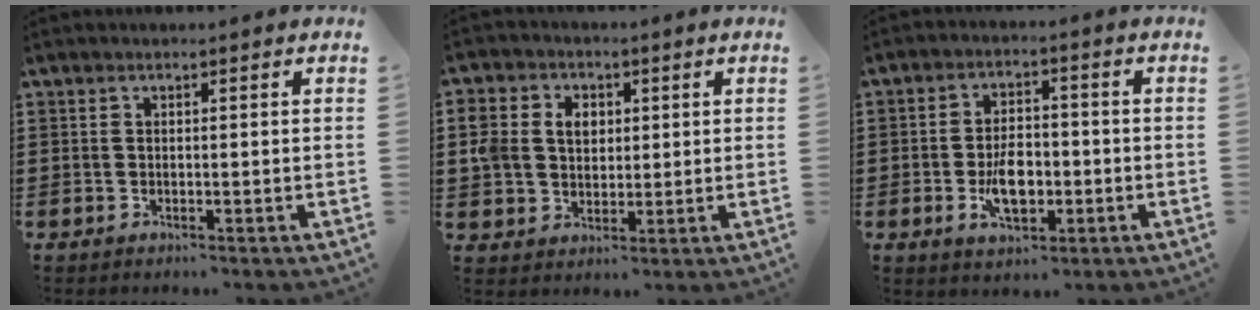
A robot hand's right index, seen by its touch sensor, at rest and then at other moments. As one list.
[{"total": 6.2, "force": [1.3, 5.3, 3.0], "torque": [-0.091, 0.014, 0.018]}, {"total": 6.6, "force": [-1.6, 3.6, 5.3], "torque": [-0.089, -0.001, -0.032]}]